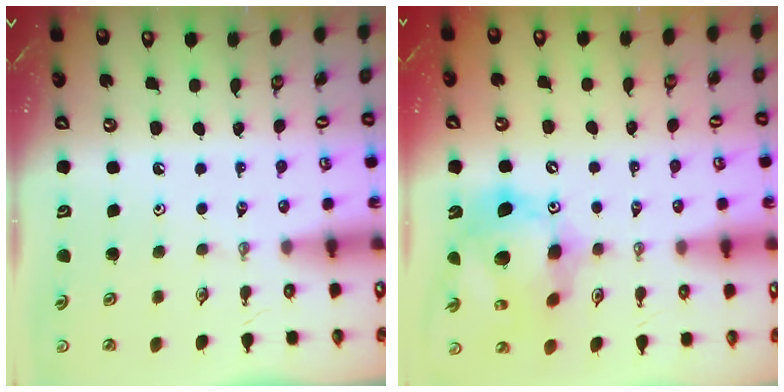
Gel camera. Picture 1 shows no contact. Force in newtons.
{"total": 15.7, "press": 15.6, "slide": 1.4}